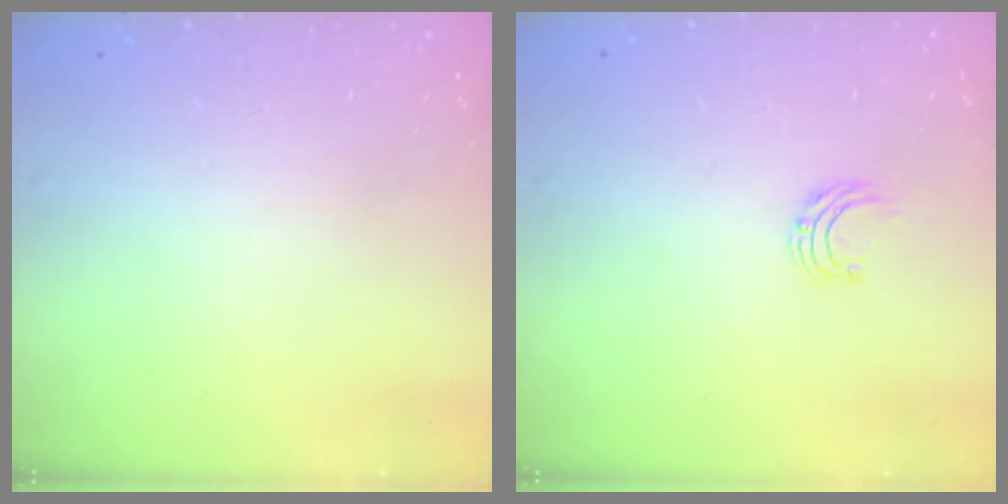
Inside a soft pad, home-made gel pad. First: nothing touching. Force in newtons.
{"total": 4.6, "press": 4.6, "slide": 0.5}